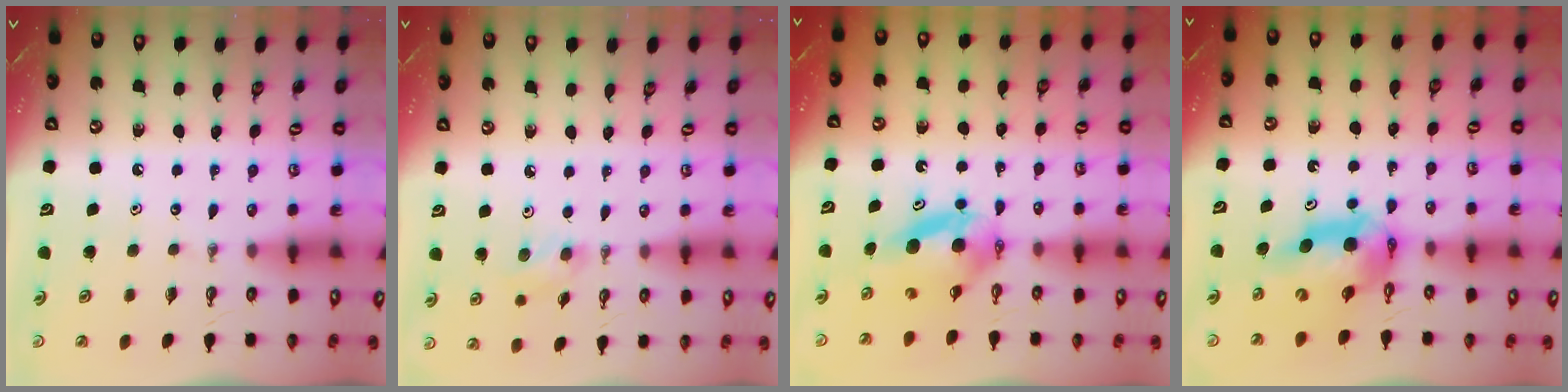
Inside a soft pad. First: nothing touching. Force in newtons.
{"total": 6.8, "press": 5.6, "slide": 3.8}
{"total": 6.8, "press": 5.7, "slide": 3.6}
{"total": 10.6, "press": 10.6, "slide": 1.1}